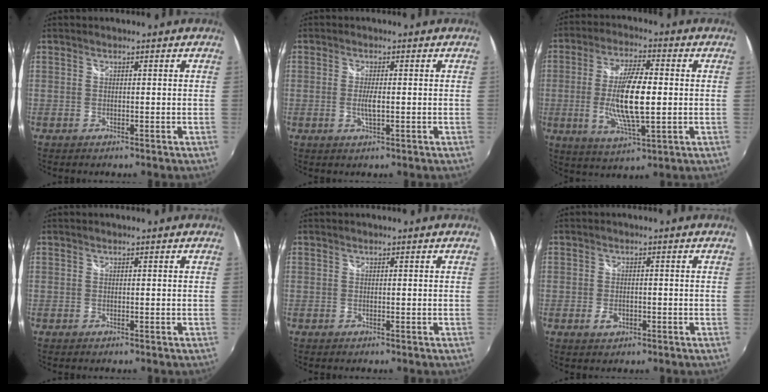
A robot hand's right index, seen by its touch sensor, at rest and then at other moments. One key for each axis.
{"total": 2.5, "fx": -0.3, "fy": 0.5, "fz": 2.5, "tx": -0.047, "ty": -0.006, "tz": -0.005}
{"total": 12.4, "fx": -0.9, "fy": 3.5, "fz": 11.9, "tx": -0.230, "ty": -0.006, "tz": -0.013}
{"total": 0.0}
{"total": 0.0}
{"total": 2.5, "fx": -1.0, "fy": 1.6, "fz": 1.6, "tx": -0.031, "ty": -0.003, "tz": -0.017}